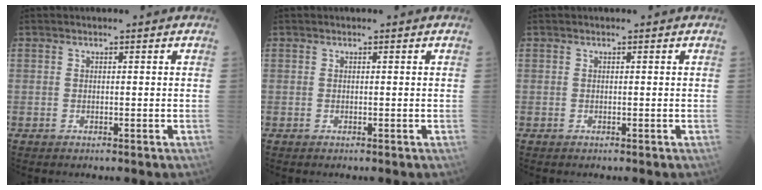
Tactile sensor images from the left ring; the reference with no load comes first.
{"total": 0.0}
{"total": 0.0}